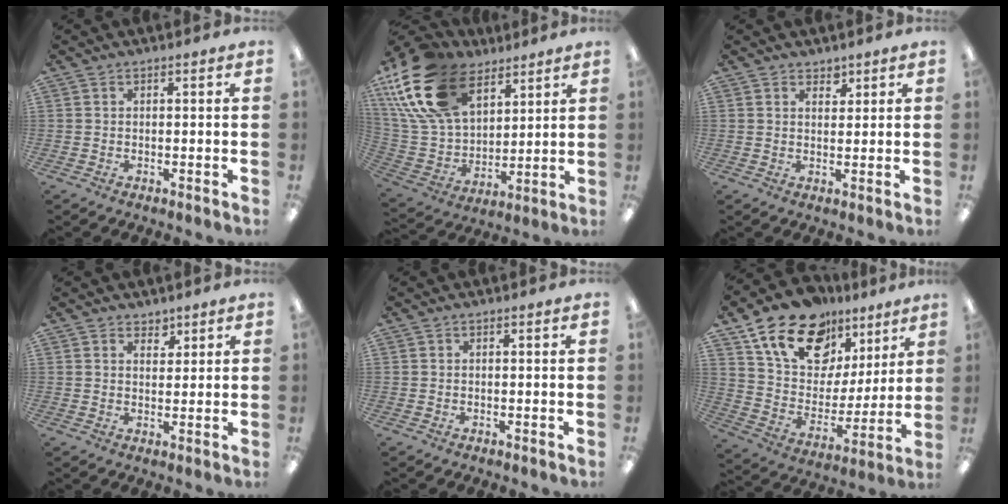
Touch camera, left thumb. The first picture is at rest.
{"total": 22.9, "force": [12.9, 13.8, 12.9], "torque": [-0.292, -0.050, 0.240]}
{"total": 2.2, "force": [1.8, 1.2, 0.3], "torque": [0.009, -0.010, 0.031]}
{"total": 2.7, "force": [2.2, 1.4, 0.2], "torque": [0.008, -0.013, 0.039]}
{"total": 0.0}
{"total": 18.7, "force": [12.2, 11.5, 8.4], "torque": [-0.158, -0.065, 0.224]}